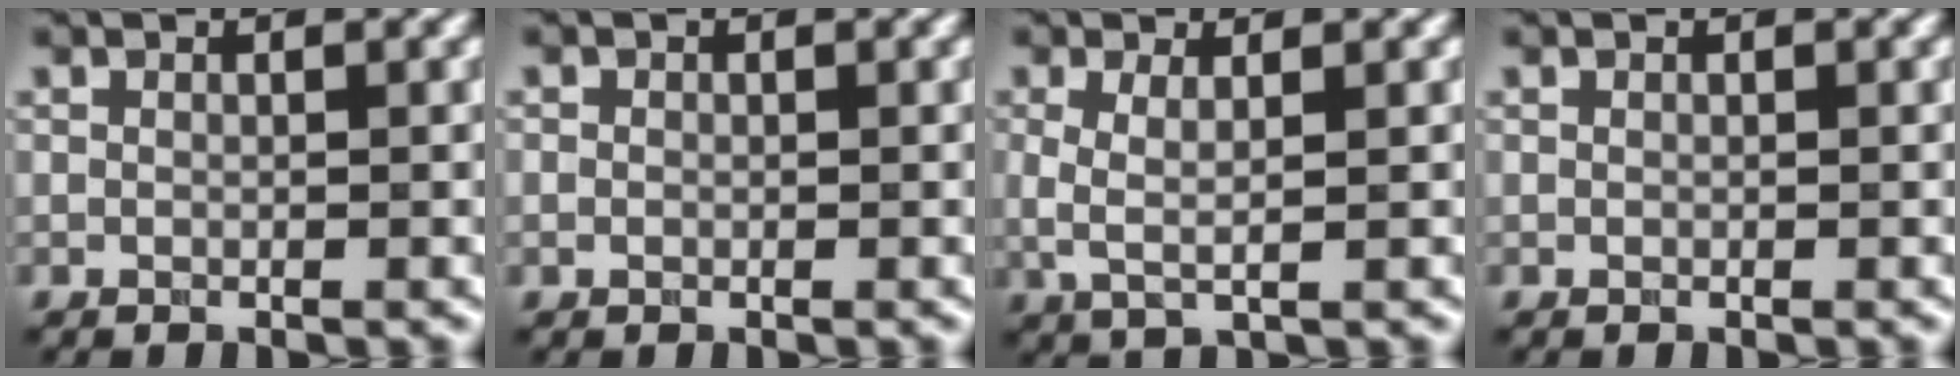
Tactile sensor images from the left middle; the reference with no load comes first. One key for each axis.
{"total": 0.6, "fx": 0.0, "fy": 0.6, "fz": 0.2, "tx": 0.000, "ty": -0.003, "tz": -0.002}
{"total": 2.3, "fx": 0.3, "fy": 0.6, "fz": 2.2, "tx": -0.046, "ty": -0.003, "tz": 0.006}
{"total": 0.0}